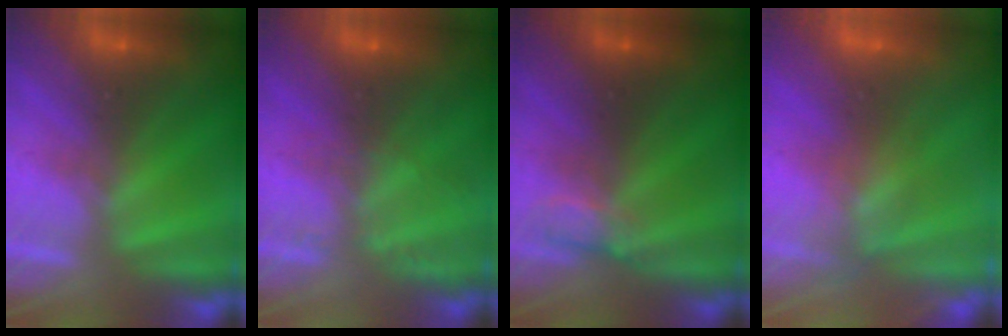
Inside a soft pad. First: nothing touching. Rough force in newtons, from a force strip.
{"total": 2.1}
{"total": 2.4}
{"total": 3.3}